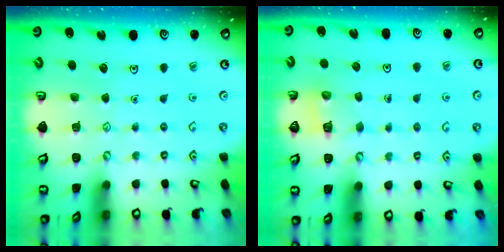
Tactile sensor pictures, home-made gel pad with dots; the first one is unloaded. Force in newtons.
{"total": 2.2, "press": 2.2, "slide": 0.1}